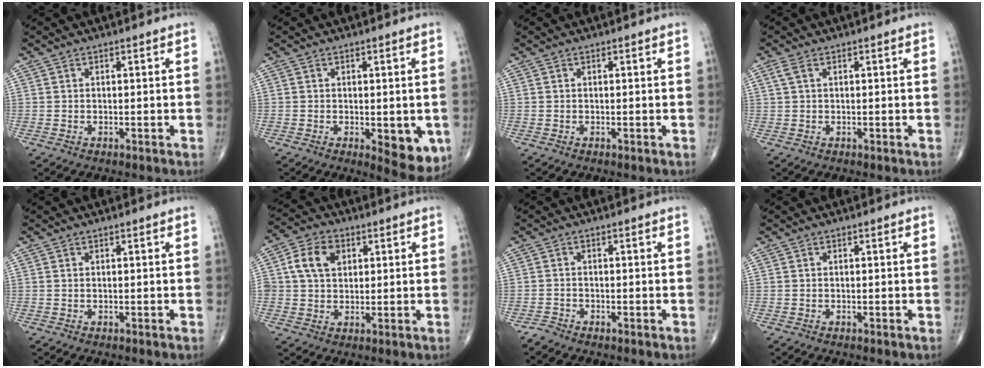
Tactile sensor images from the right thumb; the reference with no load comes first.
{"total": 8.0, "force": [-1.9, 3.6, 6.9], "torque": [-0.063, -0.013, -0.017]}
{"total": 0.0}
{"total": 1.6, "force": [0.7, 0.7, 1.2], "torque": [-0.037, 0.014, 0.019]}
{"total": 0.0}
{"total": 7.8, "force": [2.2, 5.7, 4.8], "torque": [-0.071, 0.005, 0.035]}
{"total": 1.0, "force": [-1.0, 0.3, 0.0], "torque": [-0.003, -0.003, -0.024]}
{"total": 0.0}